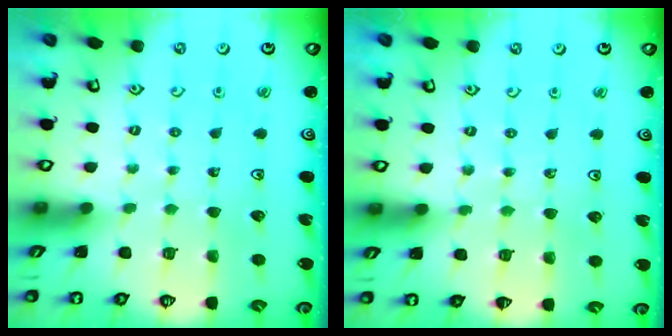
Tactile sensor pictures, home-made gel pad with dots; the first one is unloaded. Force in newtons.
{"total": 3.9, "press": 3.5, "slide": 1.7}